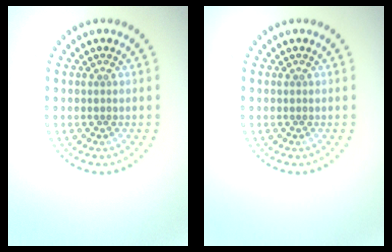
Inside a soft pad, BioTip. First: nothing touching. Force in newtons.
{"total": 0.0}